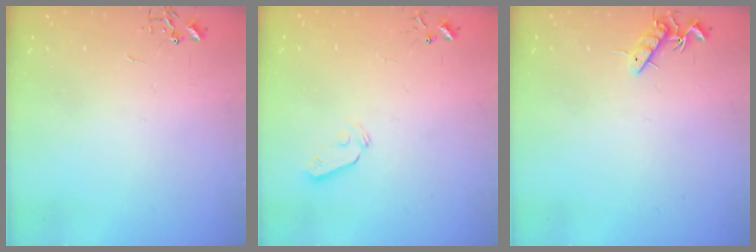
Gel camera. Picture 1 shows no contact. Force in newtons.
{"total": 4.3, "press": 4.3, "slide": 0.7}
{"total": 7.6, "press": 7.5, "slide": 0.8}